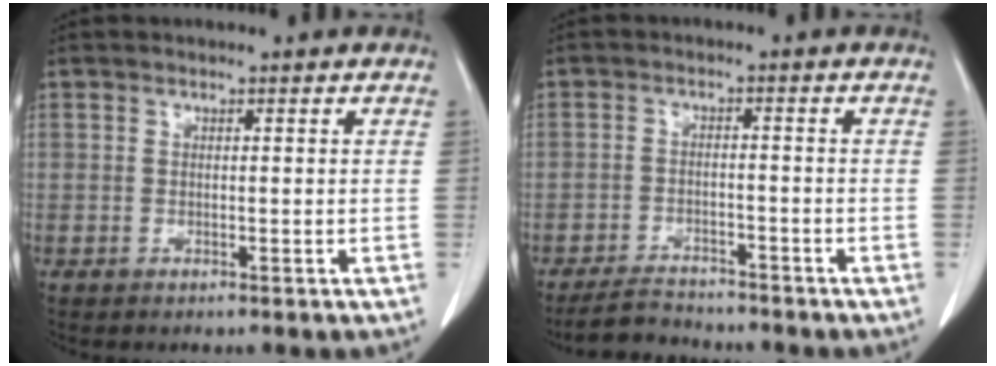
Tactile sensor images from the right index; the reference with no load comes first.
{"total": 4.8, "force": [-4.6, 1.3, 0.6], "torque": [-0.015, -0.011, -0.080]}